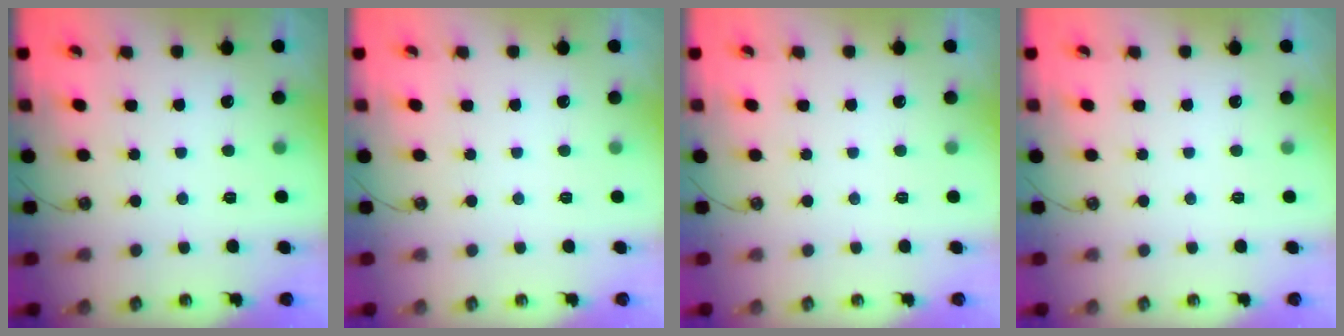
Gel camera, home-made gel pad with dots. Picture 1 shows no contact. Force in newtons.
{"total": 0.0}
{"total": 0.0}
{"total": 0.0}